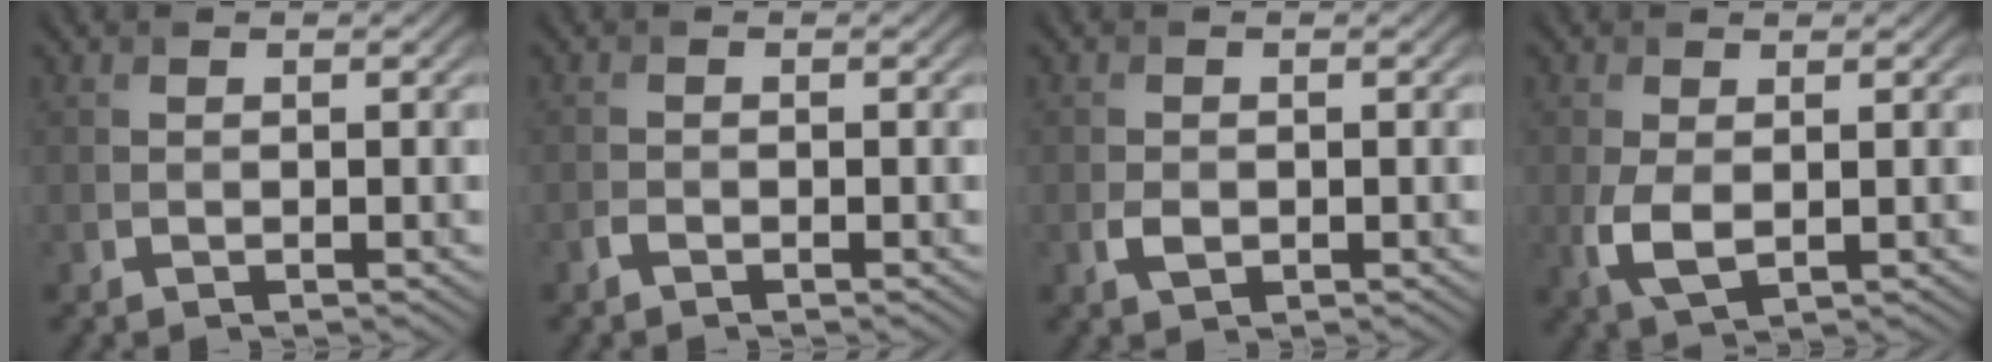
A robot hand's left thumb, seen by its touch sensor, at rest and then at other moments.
{"total": 0.8, "force": [-0.6, 0.2, 0.4], "torque": [-0.009, 0.000, -0.014]}
{"total": 1.6, "force": [-0.4, 1.1, 1.1], "torque": [-0.025, -0.005, -0.007]}
{"total": 3.8, "force": [-0.3, 2.1, 3.2], "torque": [-0.086, -0.011, -0.002]}